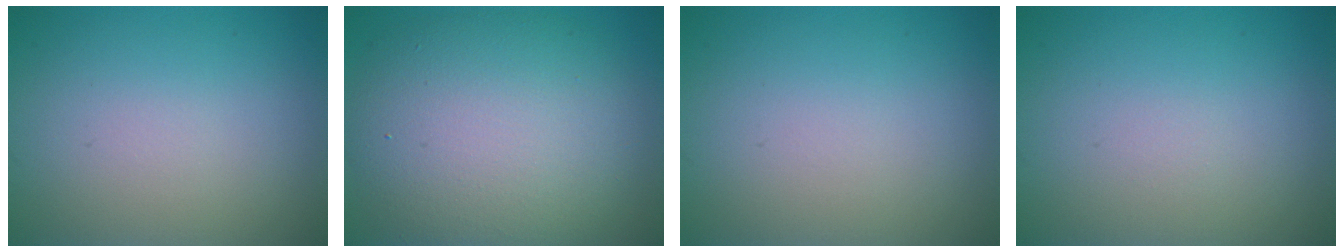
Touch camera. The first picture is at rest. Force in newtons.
{"total": 10.5, "press": 10.5, "slide": 0.6}
{"total": 0.0}
{"total": 0.0}